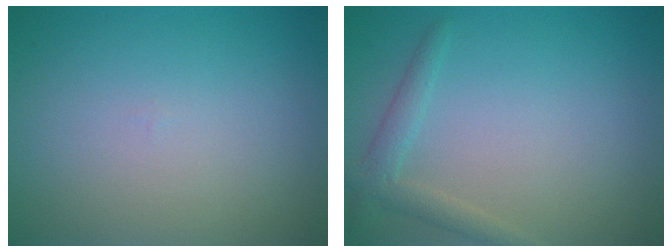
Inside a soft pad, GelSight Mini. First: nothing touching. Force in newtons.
{"total": 2.0, "press": 2.0, "slide": 0.1}